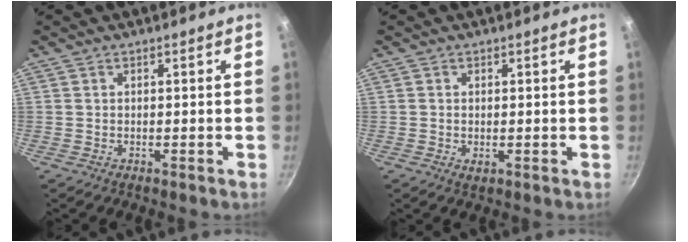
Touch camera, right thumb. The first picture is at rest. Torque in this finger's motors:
{"motor_torque": [-0.37, 0.12, 0.24, -0.01, 0.00]}